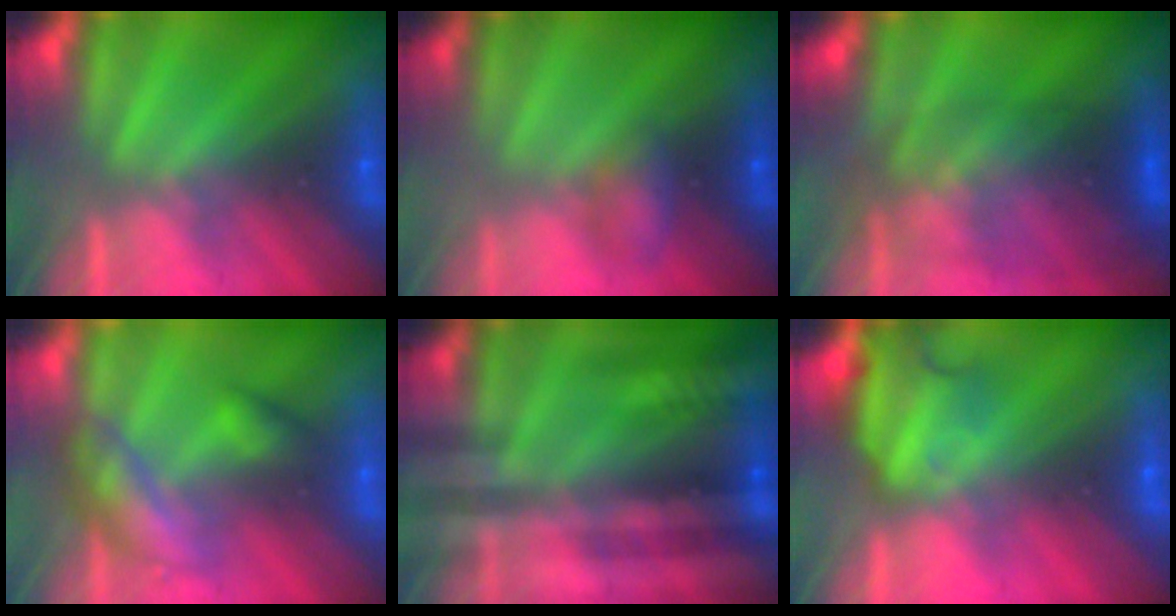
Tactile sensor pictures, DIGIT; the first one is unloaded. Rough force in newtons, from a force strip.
{"total": 2.7}
{"total": 2.8}
{"total": 2.6}
{"total": 2.6}
{"total": 7.5}